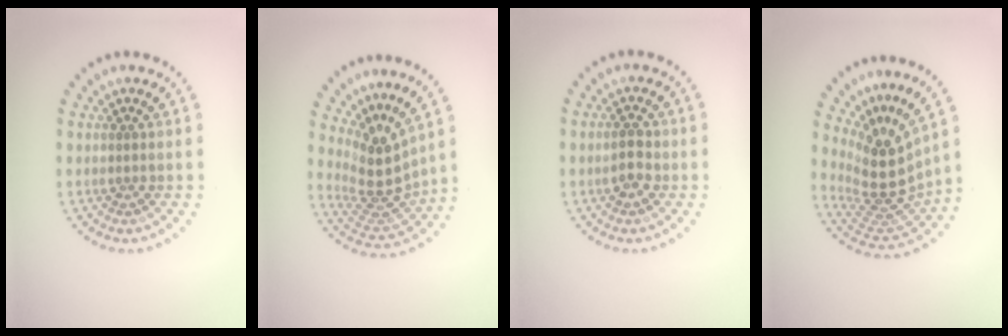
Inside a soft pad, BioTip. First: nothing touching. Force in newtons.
{"total": 4.1, "press": 2.7, "slide": 3.1}
{"total": 2.0, "press": 2.0, "slide": 0.1}
{"total": 5.1, "press": 3.6, "slide": 3.6}